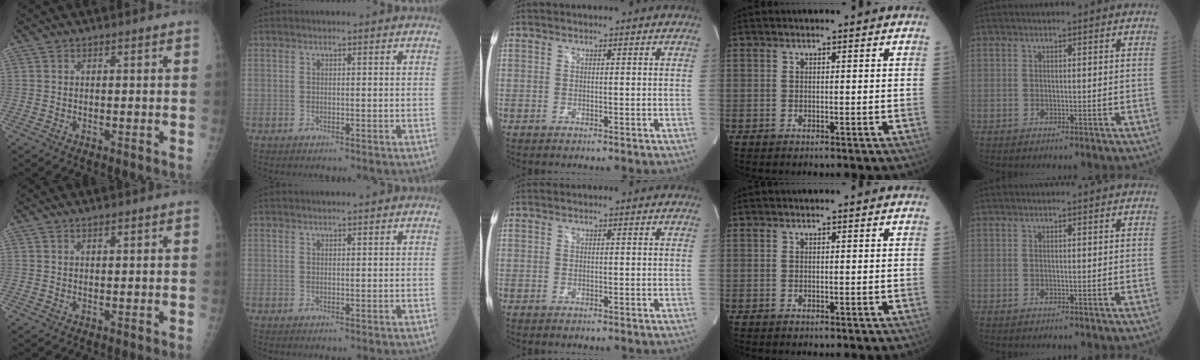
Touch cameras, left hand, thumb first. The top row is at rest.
{"thumb": {"total": 0.9, "force": [0.7, 0.2, 0.5], "torque": [-0.006, -0.003, 0.013]}, "index": {"total": 1.8, "force": [1.7, 0.2, 0.6], "torque": [-0.004, 0.020, 0.027]}}